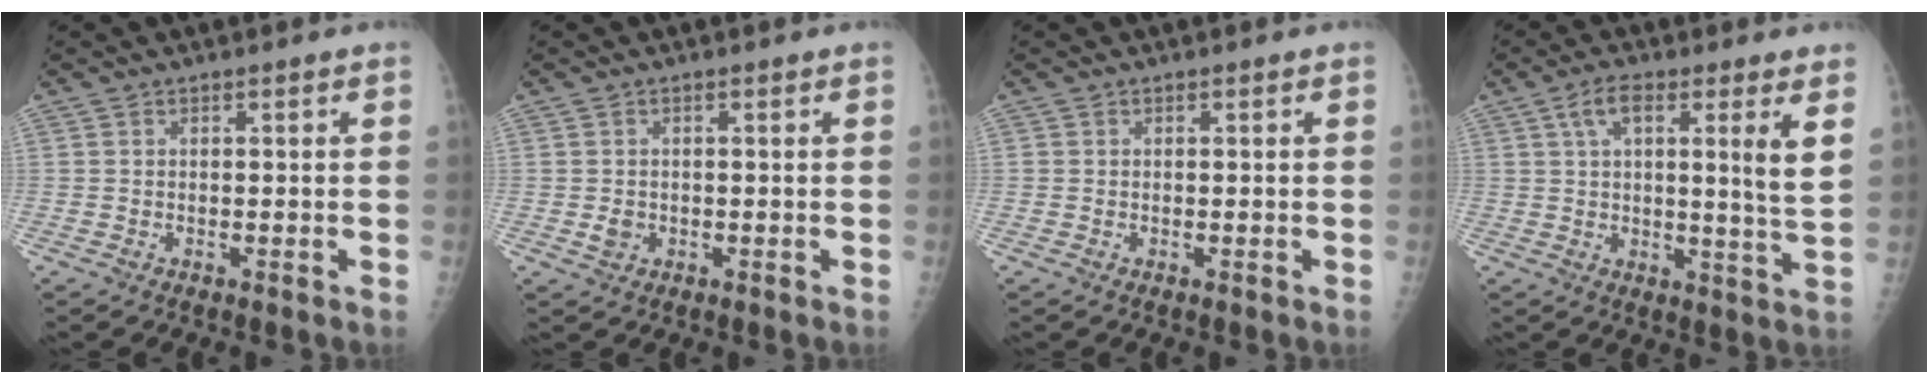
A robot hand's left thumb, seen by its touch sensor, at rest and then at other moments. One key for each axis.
{"total": 1.9, "fx": -0.3, "fy": 1.6, "fz": 1.0, "tx": -0.012, "ty": 0.000, "tz": -0.001}
{"total": 0.0}
{"total": 10.3, "fx": 4.2, "fy": 1.4, "fz": 9.4, "tx": -0.154, "ty": -0.024, "tz": 0.057}